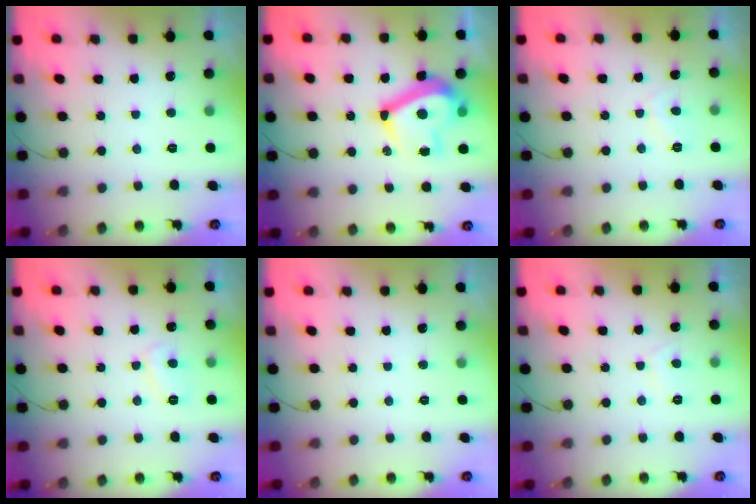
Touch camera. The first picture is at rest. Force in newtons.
{"total": 14.2, "press": 14.0, "slide": 2.4}
{"total": 1.7, "press": 1.6, "slide": 0.6}
{"total": 5.7, "press": 5.7, "slide": 0.3}
{"total": 0.0}
{"total": 2.6, "press": 2.5, "slide": 0.6}